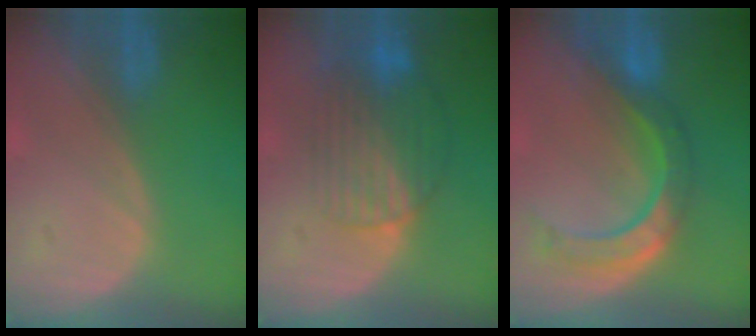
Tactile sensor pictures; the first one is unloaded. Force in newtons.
{"total": 8.2, "press": 7.4, "slide": 3.5}
{"total": 8.5, "press": 7.2, "slide": 4.5}